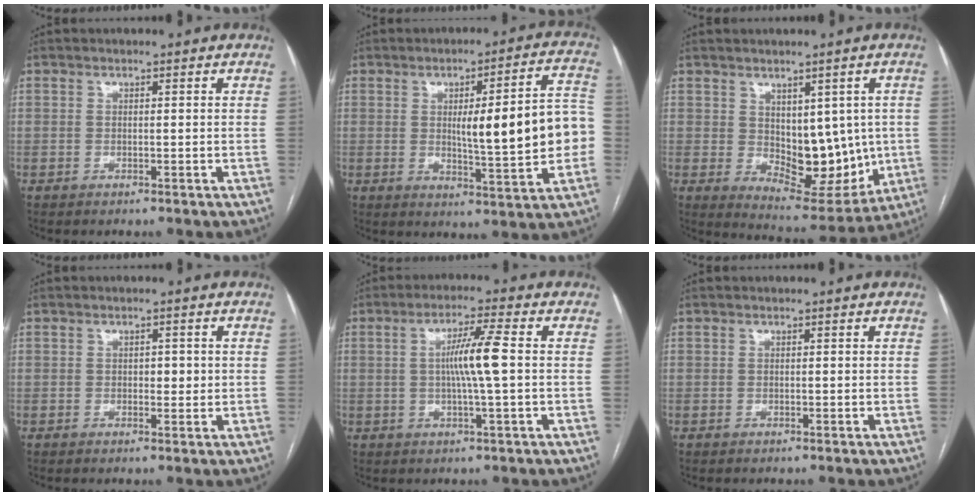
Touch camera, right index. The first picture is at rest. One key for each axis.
{"total": 15.1, "fx": -0.4, "fy": 2.4, "fz": 14.9, "tx": -0.192, "ty": 0.024, "tz": 0.001}
{"total": 11.7, "fx": 0.0, "fy": 6.5, "fz": 9.8, "tx": -0.120, "ty": -0.006, "tz": 0.028}
{"total": 2.0, "fx": 0.1, "fy": 1.2, "fz": 1.7, "tx": -0.020, "ty": 0.001, "tz": 0.002}
{"total": 6.7, "fx": 0.3, "fy": -0.5, "fz": 6.7, "tx": -0.123, "ty": 0.002, "tz": 0.003}
{"total": 0.0}